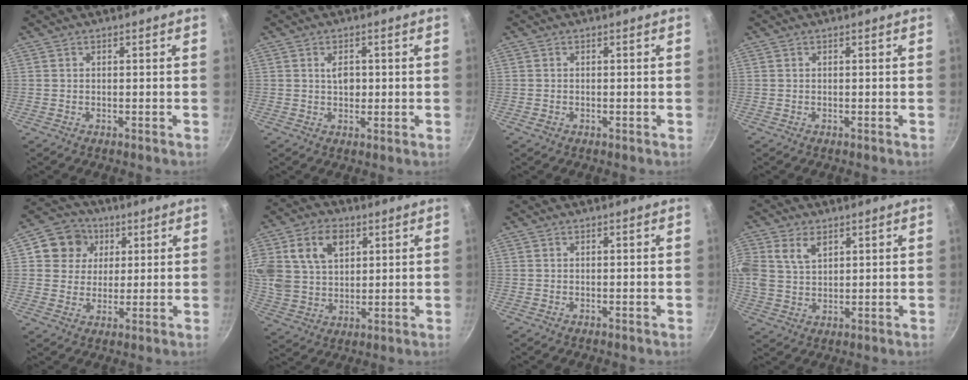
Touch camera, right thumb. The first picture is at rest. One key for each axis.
{"total": 3.3, "fx": 0.4, "fy": 2.1, "fz": 2.5, "tx": -0.028, "ty": -0.003, "tz": 0.004}
{"total": 0.8, "fx": -0.2, "fy": 0.5, "fz": 0.5, "tx": -0.007, "ty": 0.001, "tz": -0.005}
{"total": 0.0}
{"total": 9.0, "fx": 3.1, "fy": 8.0, "fz": 2.8, "tx": -0.012, "ty": 0.005, "tz": 0.042}
{"total": 17.7, "fx": 6.2, "fy": 12.7, "fz": 10.7, "tx": -0.216, "ty": 0.011, "tz": 0.116}
{"total": 0.0}
{"total": 9.5, "fx": 3.7, "fy": 6.5, "fz": 5.8, "tx": -0.119, "ty": 0.003, "tz": 0.070}